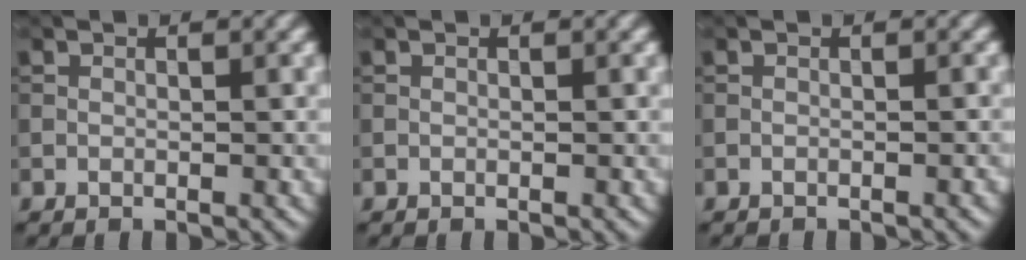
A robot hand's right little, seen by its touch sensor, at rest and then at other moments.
{"total": 0.0}
{"total": 1.0, "force": [-0.9, 0.2, 0.4], "torque": [0.002, 0.000, -0.017]}